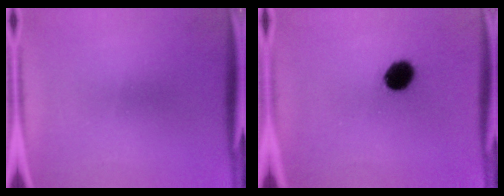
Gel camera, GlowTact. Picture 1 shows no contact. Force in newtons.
{"total": 7.6}